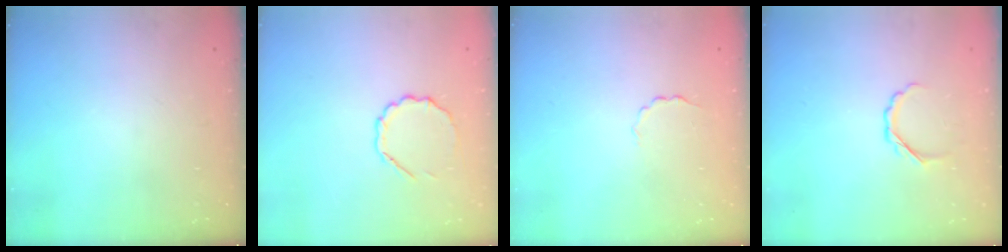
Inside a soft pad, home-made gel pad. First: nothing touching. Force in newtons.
{"total": 5.9, "press": 5.7, "slide": 1.7}
{"total": 2.0, "press": 1.9, "slide": 0.6}
{"total": 3.7, "press": 3.6, "slide": 1.0}